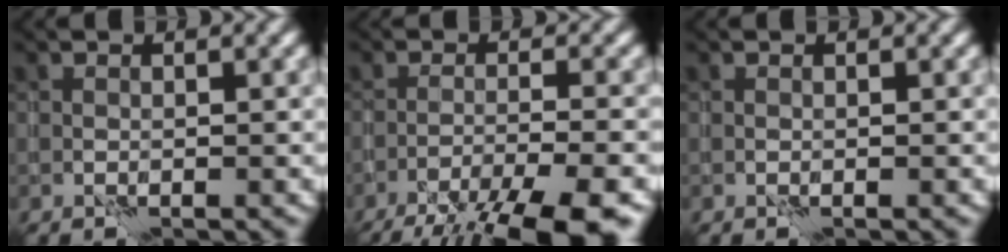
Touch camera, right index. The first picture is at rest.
{"total": 10.2, "force": [-8.0, 1.4, 6.1], "torque": [-0.094, -0.015, -0.115]}
{"total": 0.0}